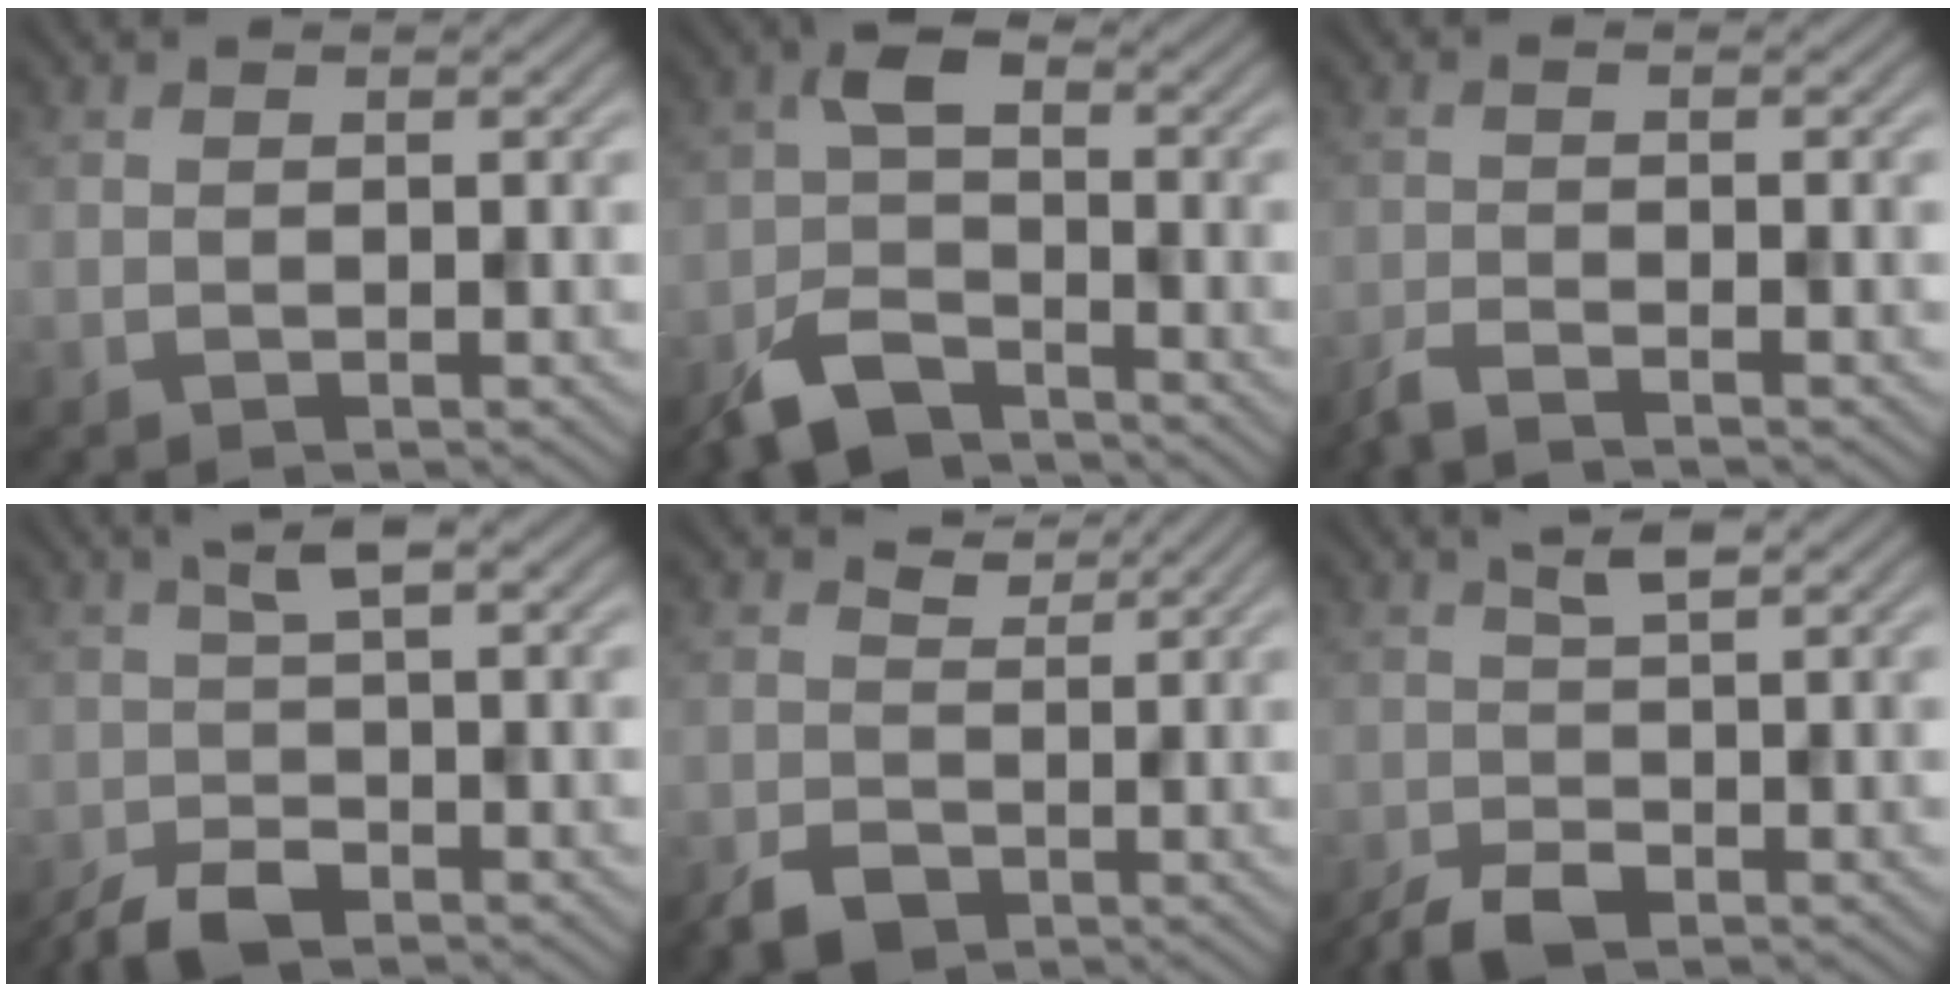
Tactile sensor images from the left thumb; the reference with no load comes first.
{"total": 7.8, "force": [-5.3, 3.7, 4.5], "torque": [-0.086, -0.003, -0.112]}
{"total": 2.9, "force": [-2.2, 0.4, 1.9], "torque": [-0.028, -0.005, -0.055]}
{"total": 4.6, "force": [-2.1, 1.5, 3.8], "torque": [-0.079, -0.002, -0.048]}
{"total": 4.3, "force": [-0.2, 3.6, 2.4], "torque": [-0.050, -0.012, -0.002]}
{"total": 3.5, "force": [-0.8, 1.2, 3.2], "torque": [-0.069, 0.001, -0.016]}